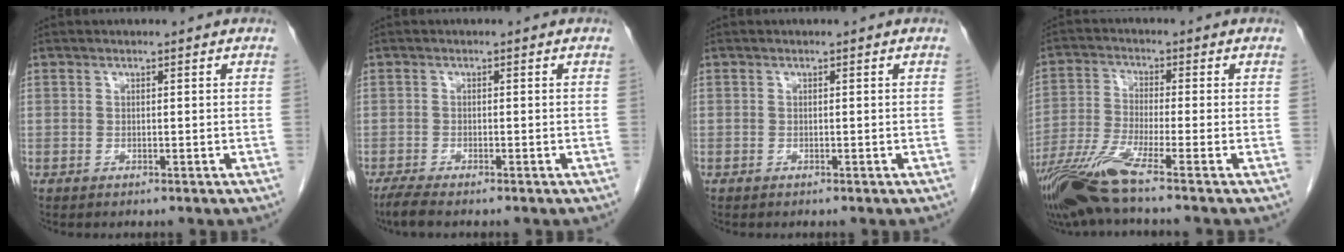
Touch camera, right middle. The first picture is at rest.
{"total": 2.5, "force": [-2.0, 0.1, 1.4], "torque": [-0.033, -0.009, -0.040]}
{"total": 0.0}
{"total": 9.7, "force": [-6.9, -1.3, 6.7], "torque": [-0.137, -0.032, -0.131]}